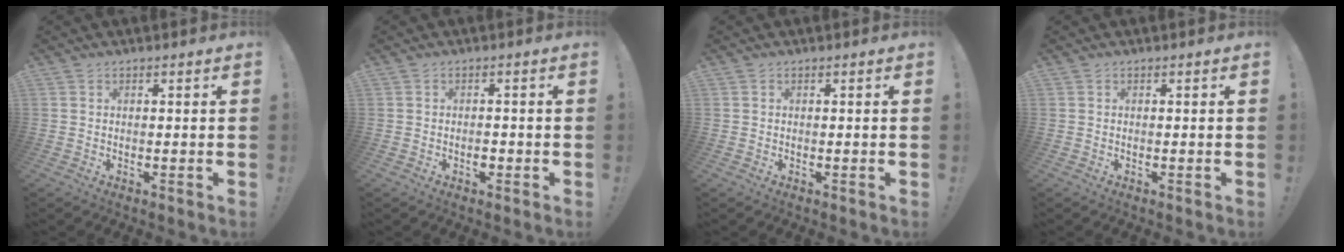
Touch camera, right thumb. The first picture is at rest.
{"total": 1.9, "force": [-1.0, 1.1, 1.3], "torque": [-0.012, 0.000, -0.019]}
{"total": 0.0}
{"total": 0.0}